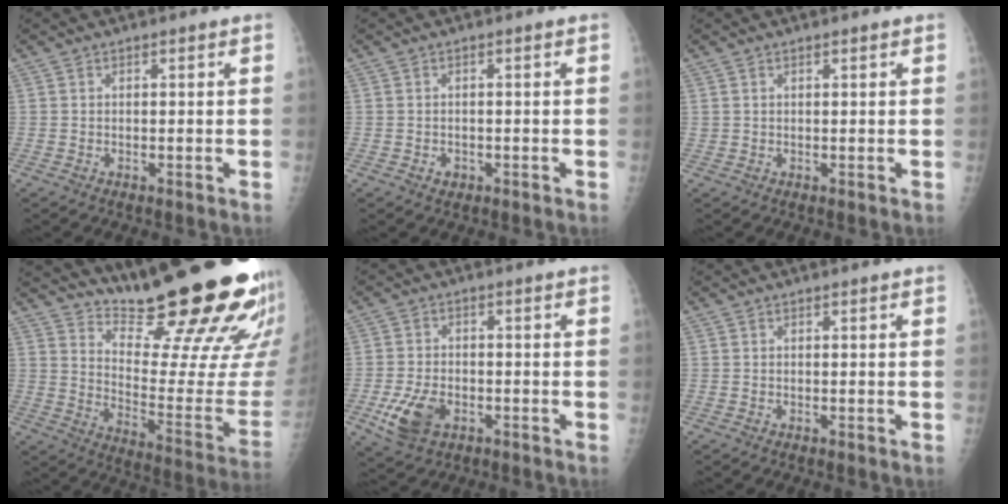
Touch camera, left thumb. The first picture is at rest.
{"total": 1.2, "force": [-0.4, 1.0, 0.5], "torque": [-0.003, 0.002, -0.003]}
{"total": 0.9, "force": [0.7, 0.4, 0.2], "torque": [0.001, -0.003, 0.010]}
{"total": 28.4, "force": [21.2, 6.0, 18.0], "torque": [-0.226, -0.150, 0.296]}
{"total": 7.5, "force": [-2.8, 4.8, 5.1], "torque": [-0.101, 0.004, -0.046]}
{"total": 0.0}